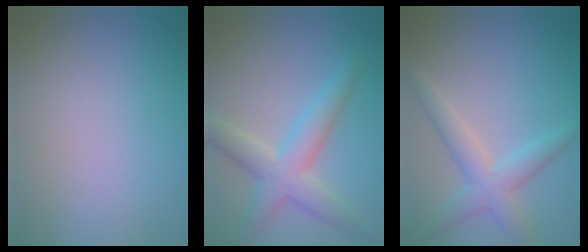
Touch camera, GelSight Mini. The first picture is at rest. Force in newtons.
{"total": 5.1, "press": 5.1, "slide": 0.3}
{"total": 3.7, "press": 3.7, "slide": 0.1}